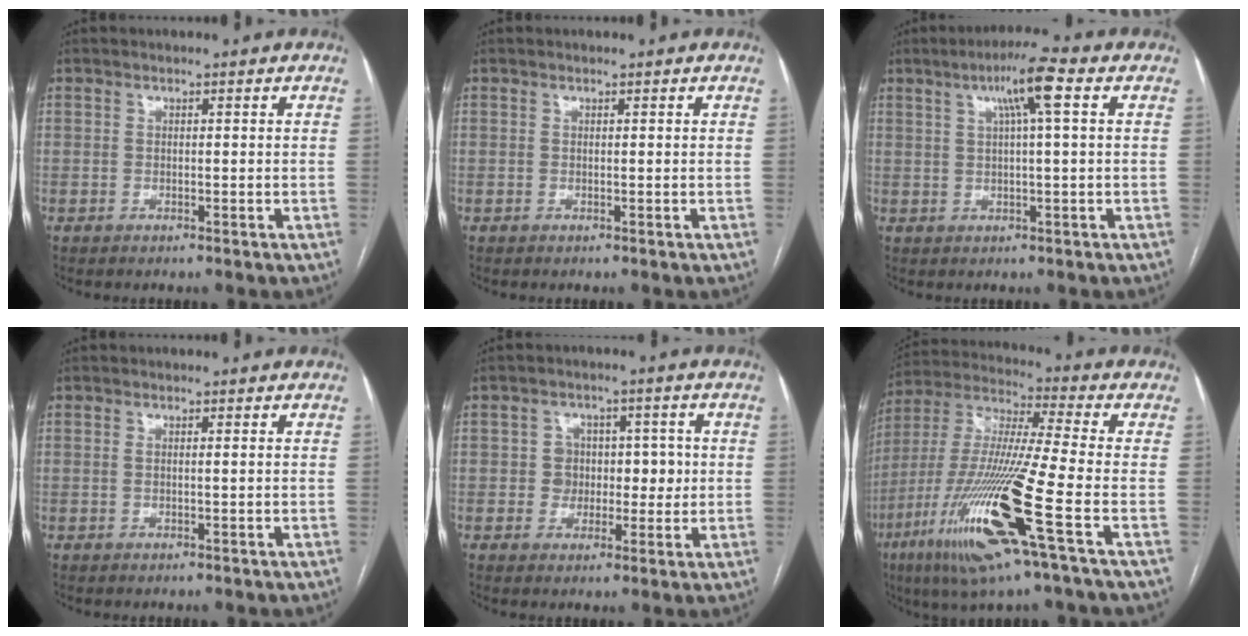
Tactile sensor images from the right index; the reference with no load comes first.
{"total": 0.0}
{"total": 6.6, "force": [2.5, -0.2, 6.1], "torque": [-0.105, 0.011, 0.039]}
{"total": 0.9, "force": [0.3, 0.0, 0.9], "torque": [-0.023, 0.000, 0.005]}
{"total": 5.1, "force": [0.2, 4.8, 1.7], "torque": [-0.004, 0.022, 0.006]}
{"total": 20.2, "force": [-8.0, 0.0, 18.5], "torque": [-0.405, -0.036, -0.158]}